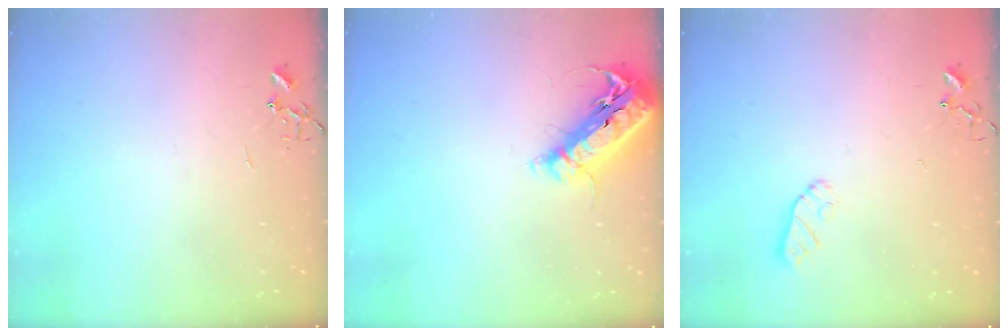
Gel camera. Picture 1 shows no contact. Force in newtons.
{"total": 19.9, "press": 19.5, "slide": 3.7}
{"total": 6.5, "press": 6.5, "slide": 0.3}